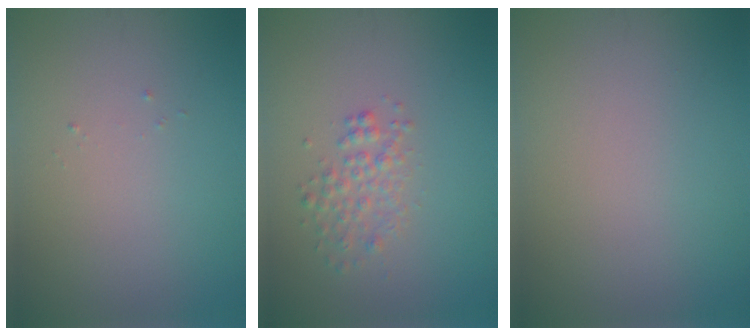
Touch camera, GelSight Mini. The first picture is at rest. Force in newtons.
{"total": 2.0, "press": 2.0, "slide": 0.1}
{"total": 0.0}